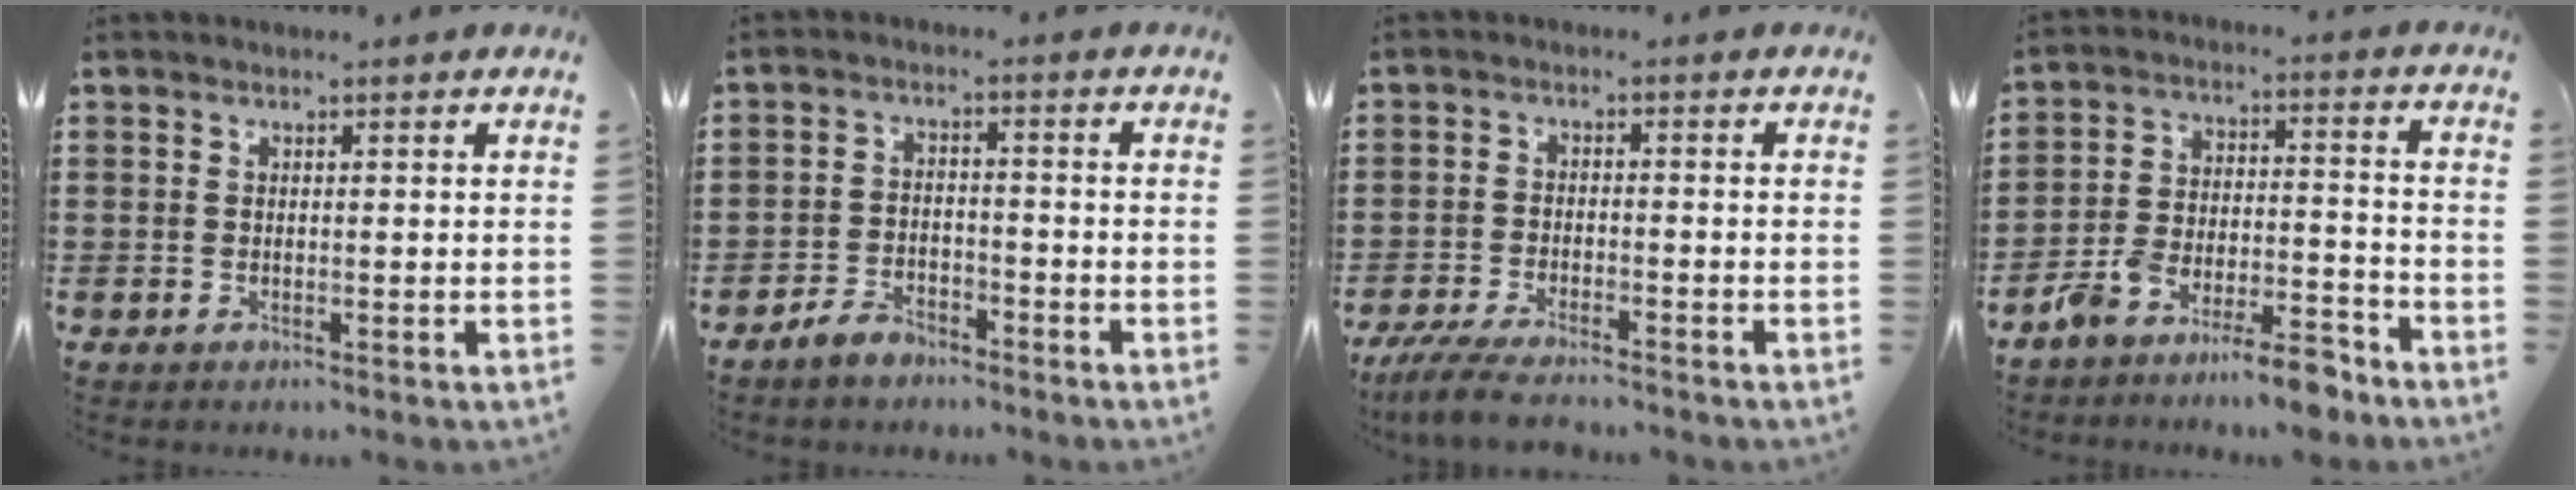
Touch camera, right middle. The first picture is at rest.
{"total": 3.4, "force": [-3.1, 1.0, 0.7], "torque": [-0.016, 0.012, -0.064]}
{"total": 5.0, "force": [-4.5, 0.6, 2.2], "torque": [-0.062, -0.013, -0.092]}
{"total": 8.5, "force": [-8.1, 0.8, 2.7], "torque": [-0.043, 0.021, -0.154]}